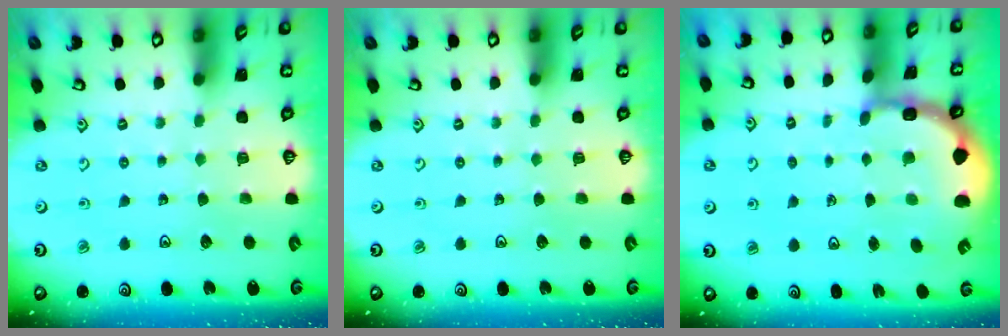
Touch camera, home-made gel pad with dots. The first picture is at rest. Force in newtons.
{"total": 0.0}
{"total": 3.8, "press": 3.6, "slide": 1.1}